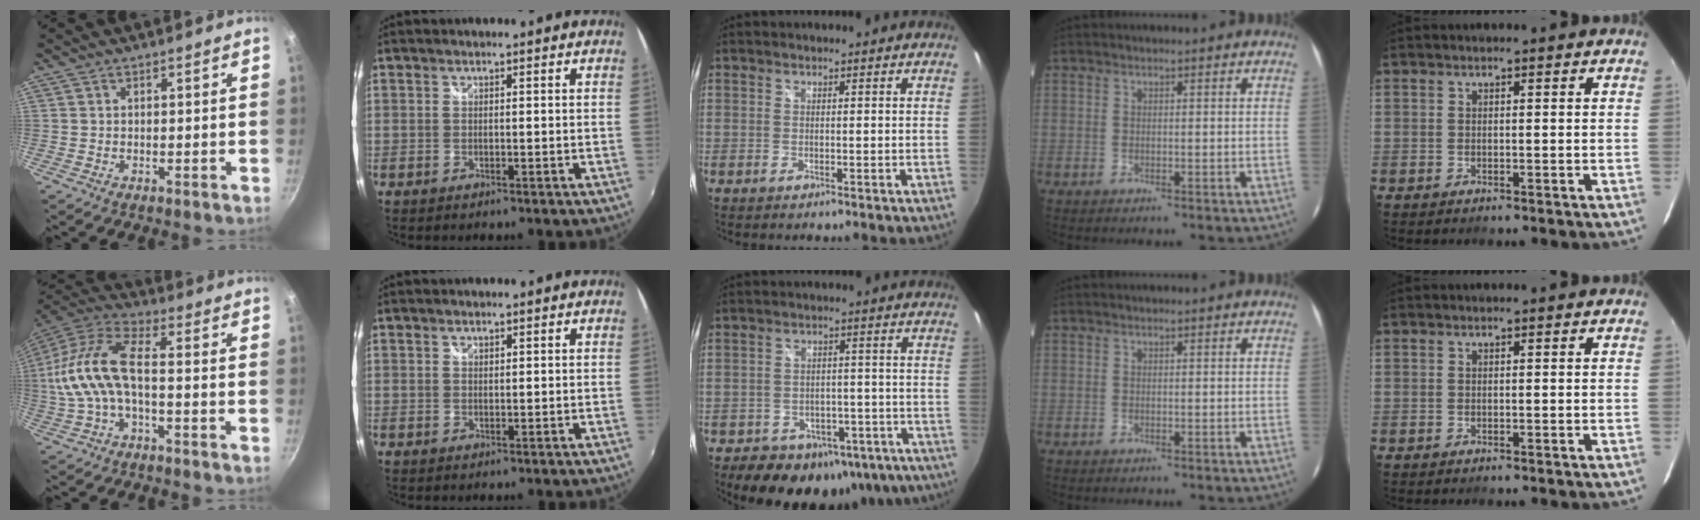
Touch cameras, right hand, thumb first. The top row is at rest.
{"thumb": {"total": 13.7, "force": [-2.1, 5.9, 12.2], "torque": [-0.260, 0.034, -0.054]}, "index": {"total": 0.6, "force": [0.4, 0.4, 0.2], "torque": [-0.002, 0.001, 0.007]}, "middle": {"total": 17.8, "force": [-11.5, 11.3, 7.5], "torque": [-0.147, 0.018, -0.122]}}